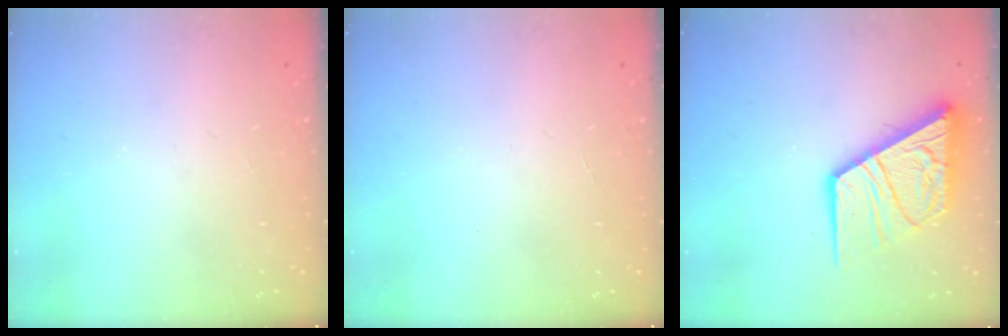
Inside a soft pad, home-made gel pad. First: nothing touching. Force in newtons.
{"total": 0.0}
{"total": 16.9, "press": 16.8, "slide": 1.8}